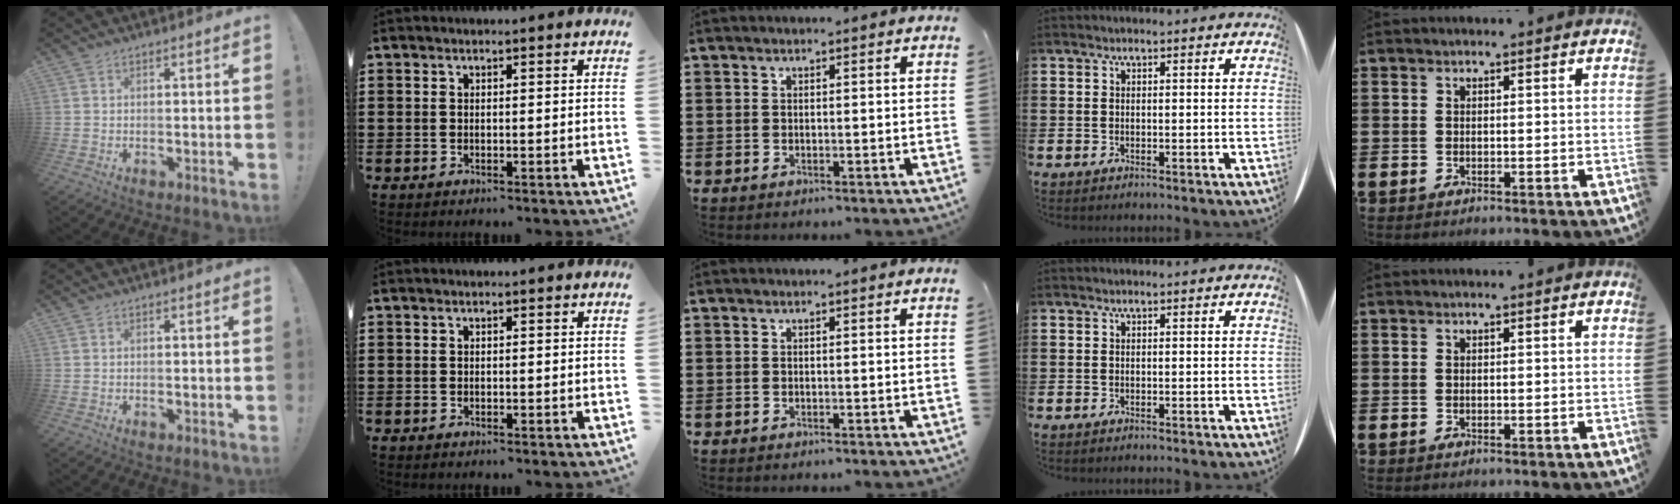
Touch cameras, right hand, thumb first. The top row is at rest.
{}